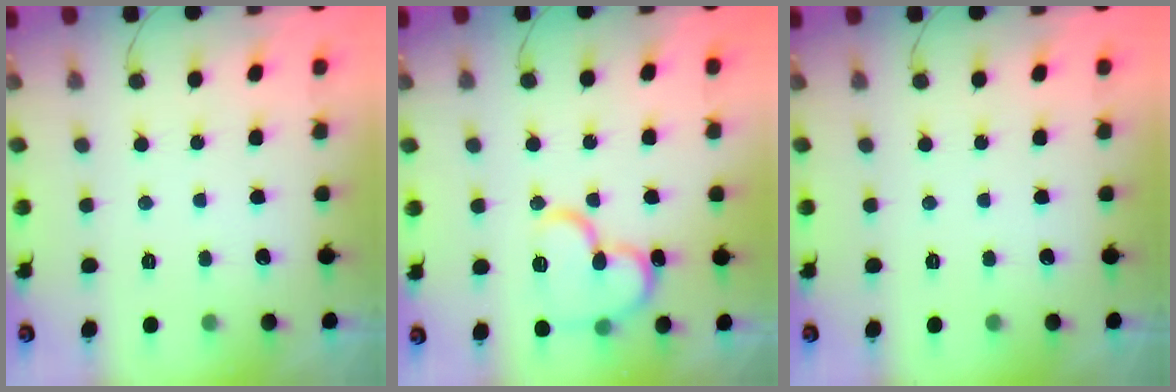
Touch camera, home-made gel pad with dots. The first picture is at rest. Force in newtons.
{"total": 14.5, "press": 14.3, "slide": 2.1}
{"total": 0.0}